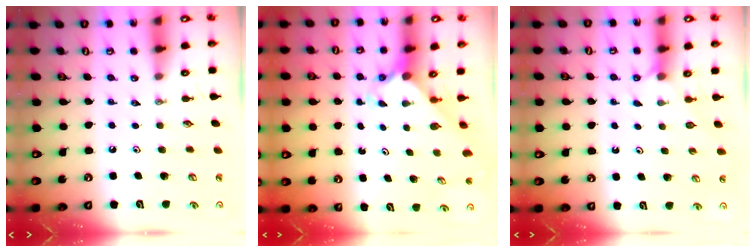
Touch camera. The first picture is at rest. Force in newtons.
{"total": 2.4, "press": 2.4, "slide": 0.3}
{"total": 4.1, "press": 4.0, "slide": 0.4}